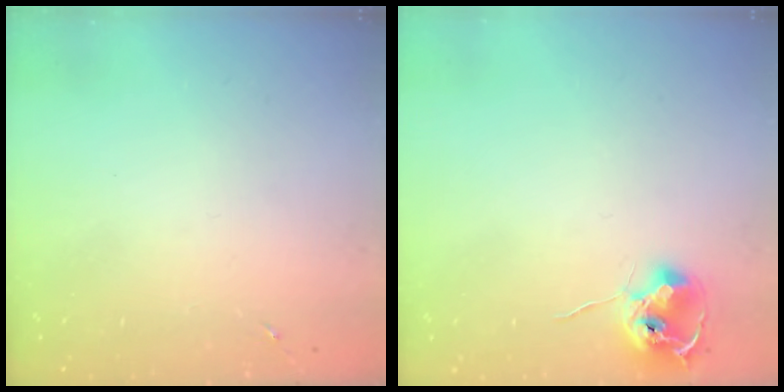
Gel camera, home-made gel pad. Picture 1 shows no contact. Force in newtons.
{"total": 9.1, "press": 9.1, "slide": 0.6}